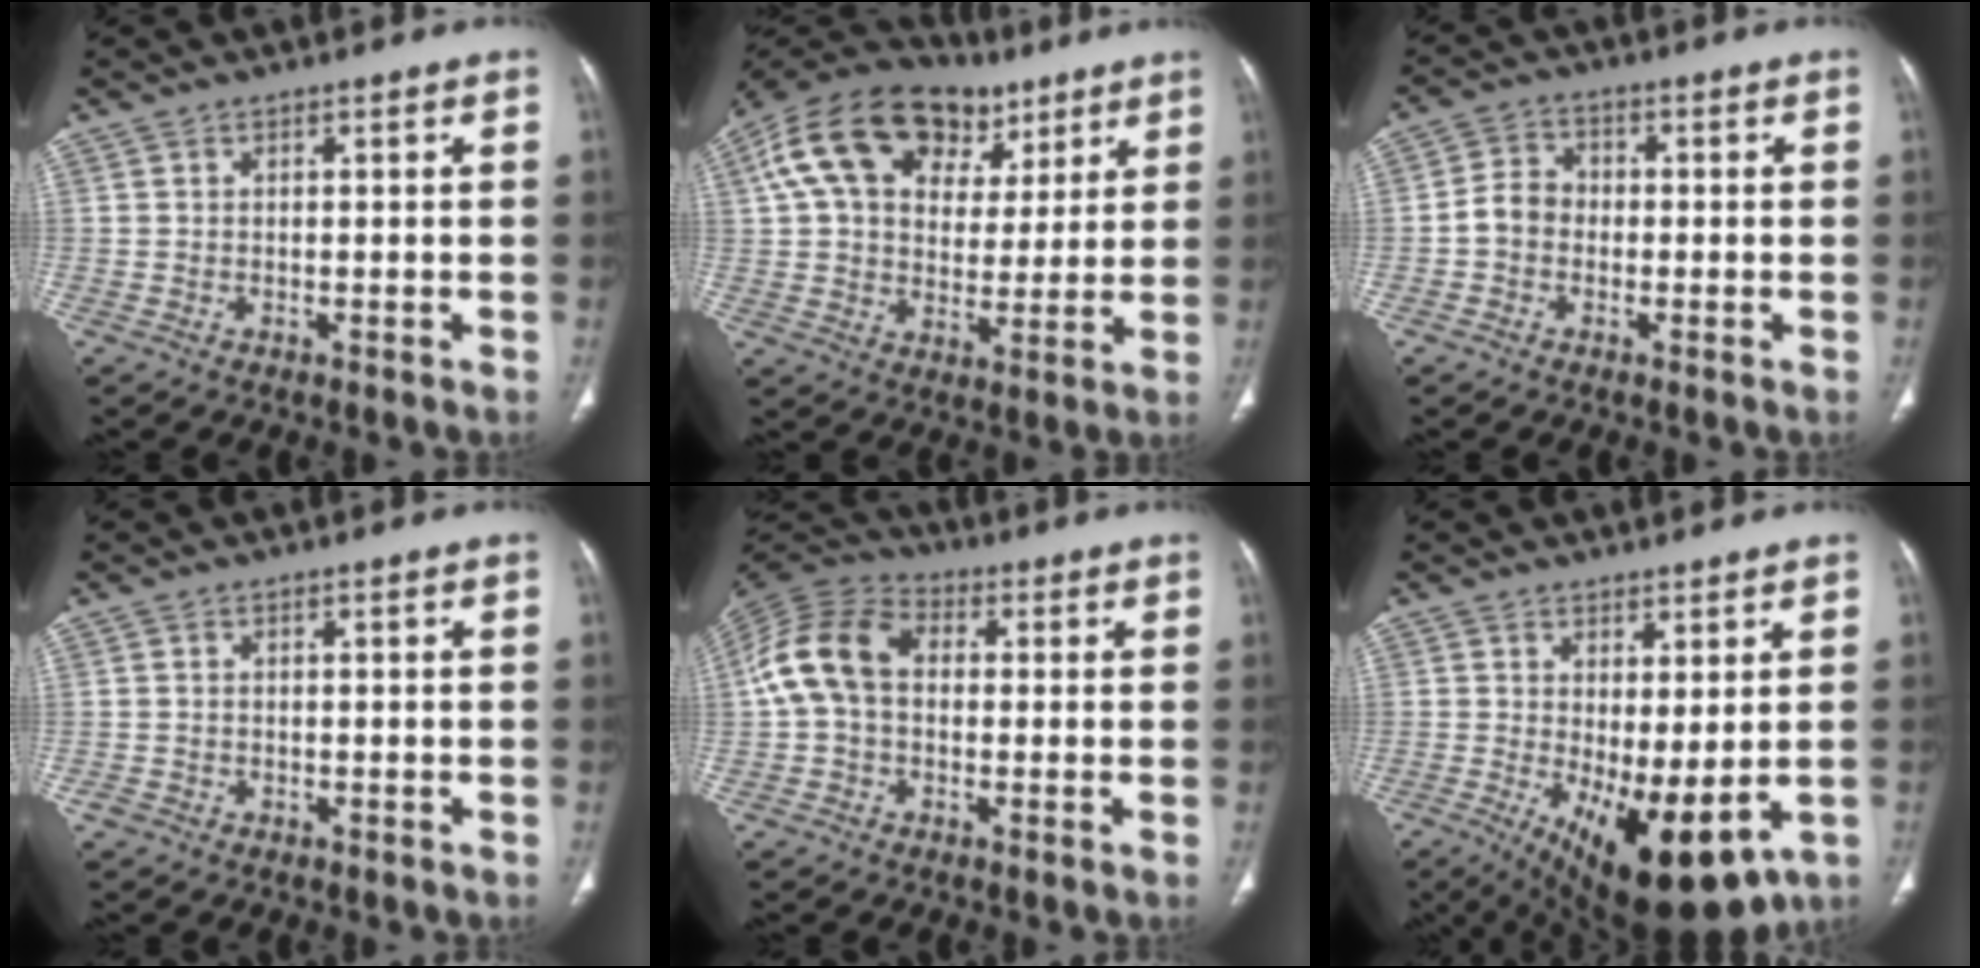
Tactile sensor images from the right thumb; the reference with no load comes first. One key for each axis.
{"total": 22.3, "fx": 9.7, "fy": 14.9, "fz": 13.5, "tx": -0.221, "ty": 0.021, "tz": 0.160}
{"total": 4.8, "fx": -1.0, "fy": 4.0, "fz": 2.4, "tx": -0.032, "ty": 0.017, "tz": -0.029}
{"total": 1.0, "fx": -0.6, "fy": 0.8, "fz": 0.3, "tx": -0.008, "ty": 0.004, "tz": -0.012}
{"total": 11.5, "fx": 0.4, "fy": 8.1, "fz": 8.1, "tx": -0.158, "ty": 0.033, "tz": -0.004}
{"total": 13.5, "fx": -2.9, "fy": 5.3, "fz": 12.1, "tx": -0.186, "ty": -0.023, "tz": -0.021}